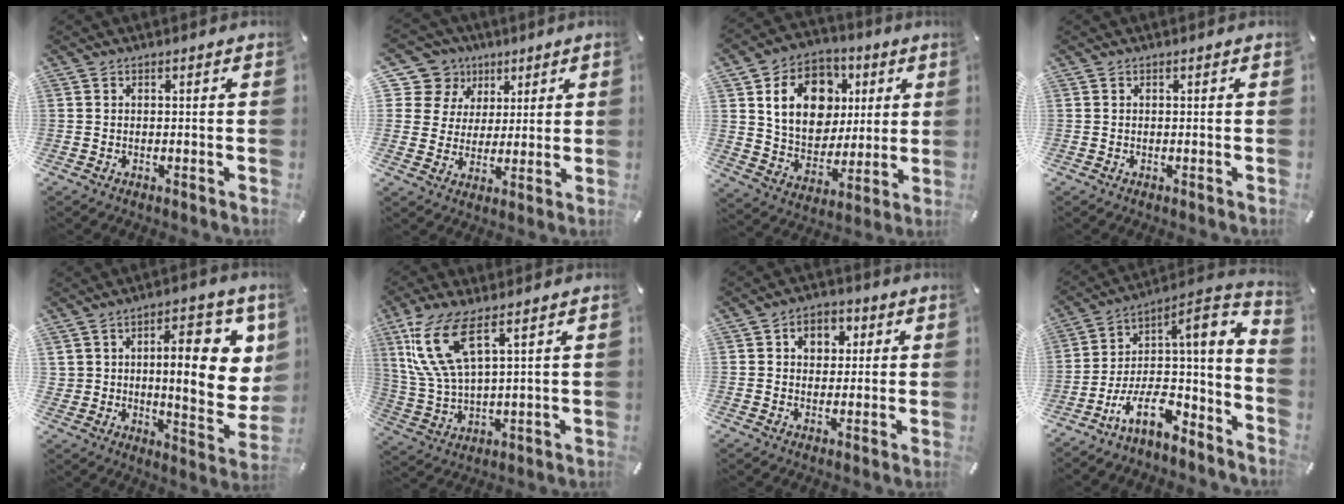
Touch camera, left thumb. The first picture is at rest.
{"total": 11.2, "force": [4.6, 10.1, 2.1], "torque": [-0.040, -0.029, 0.092]}
{"total": 16.7, "force": [5.3, 13.6, 8.3], "torque": [-0.138, -0.006, 0.103]}
{"total": 0.0}
{"total": 16.7, "force": [5.1, 8.7, 13.3], "torque": [-0.168, -0.029, 0.082]}
{"total": 13.2, "force": [7.4, 4.5, 10.0], "torque": [-0.237, -0.020, 0.132]}
{"total": 5.7, "force": [1.7, 4.7, 2.7], "torque": [-0.027, -0.002, 0.021]}
{"total": 11.2, "force": [-5.0, 3.8, 9.3], "torque": [-0.160, 0.003, -0.092]}